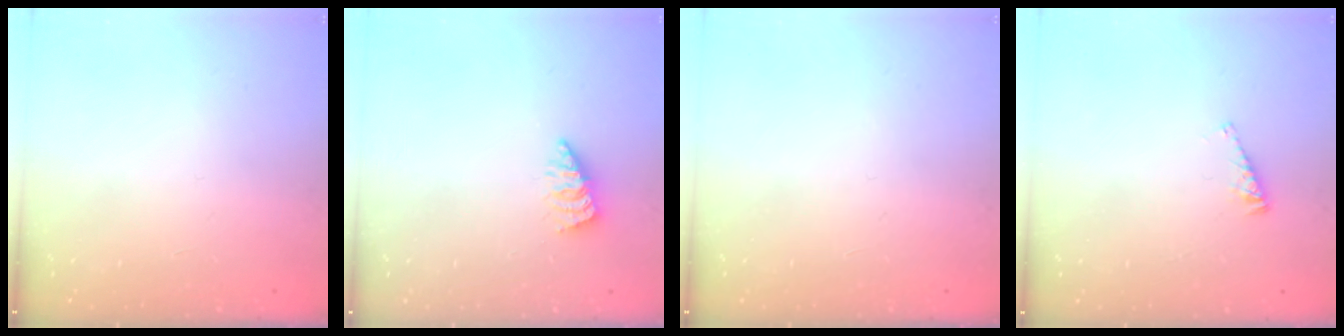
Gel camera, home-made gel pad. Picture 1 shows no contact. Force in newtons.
{"total": 2.3, "press": 2.3, "slide": 0.3}
{"total": 0.0}
{"total": 2.9, "press": 2.9, "slide": 0.4}